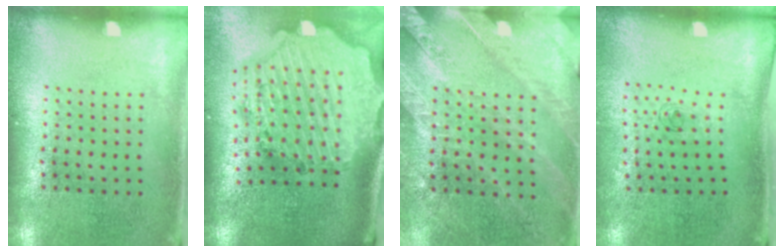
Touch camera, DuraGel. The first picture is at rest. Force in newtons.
{"total": 3.3, "press": 2.8, "slide": 1.7}
{"total": 2.6, "press": 2.6, "slide": 0.4}
{"total": 0.6, "press": 0.2, "slide": 0.6}